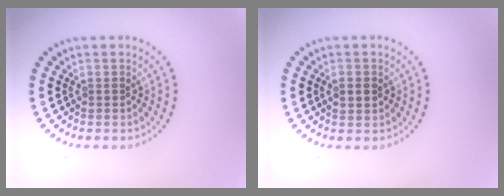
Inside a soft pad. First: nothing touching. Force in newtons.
{"total": 1.8, "press": 1.8, "slide": 0.1}